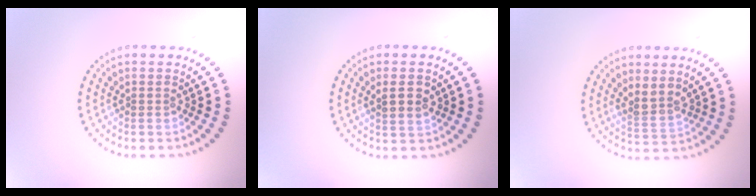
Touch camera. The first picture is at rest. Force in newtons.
{"total": 2.1, "press": 2.0, "slide": 0.6}
{"total": 2.4, "press": 2.0, "slide": 1.4}